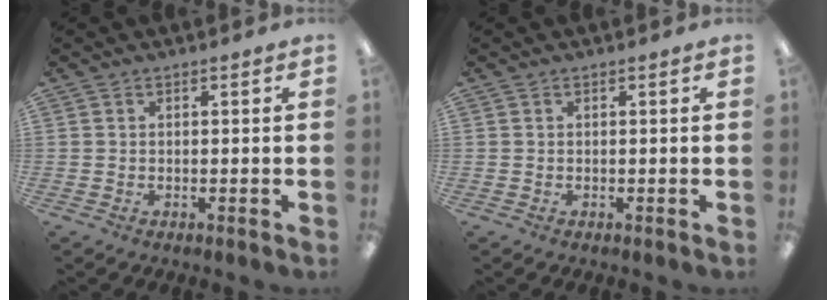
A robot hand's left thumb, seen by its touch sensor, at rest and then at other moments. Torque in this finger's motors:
{"motor_torque": [-0.01, -0.01, -0.02, 0.01, 0.00]}